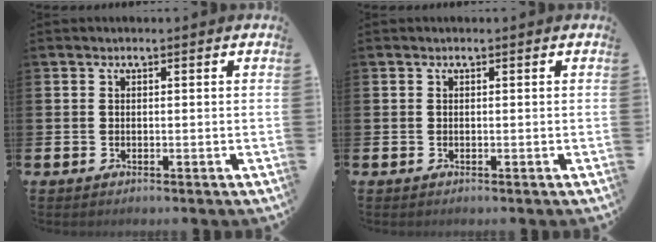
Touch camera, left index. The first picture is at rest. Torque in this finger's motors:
{"motor_torque": [0.00, 0.00, 0.00, -0.01]}